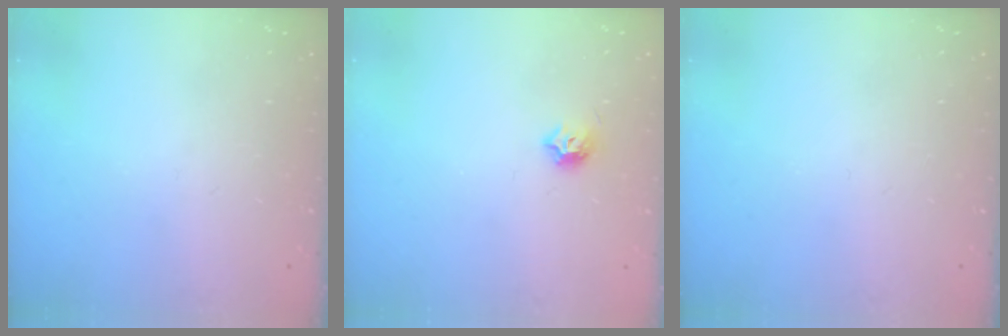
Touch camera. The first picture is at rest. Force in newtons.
{"total": 5.9, "press": 5.9, "slide": 0.8}
{"total": 0.0}